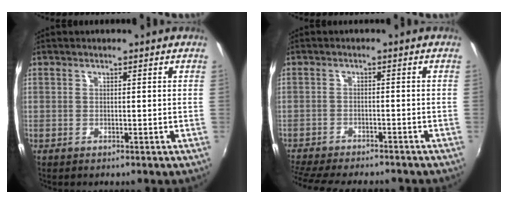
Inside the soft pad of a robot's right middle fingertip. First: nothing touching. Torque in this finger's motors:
{"motor_torque": [1.07, -1.07, 0.48, 0.08]}